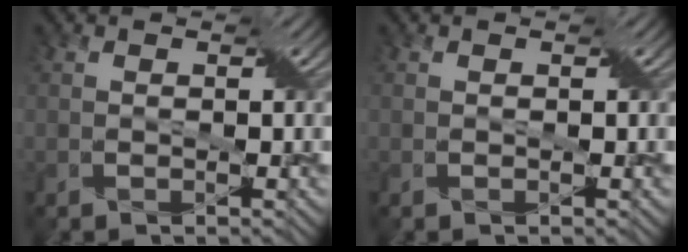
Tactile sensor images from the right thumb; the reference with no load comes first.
{"total": 0.0}